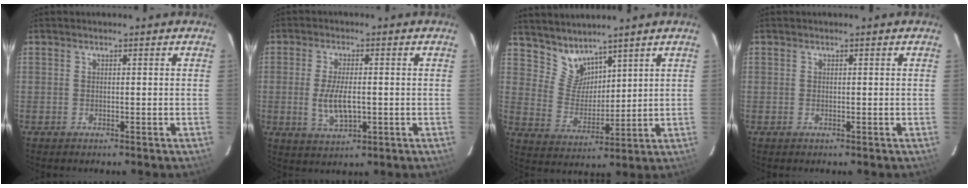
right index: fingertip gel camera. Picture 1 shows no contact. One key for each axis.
{"total": 6.8, "fx": -0.9, "fy": 2.8, "fz": 6.1, "tx": -0.124, "ty": -0.010, "tz": -0.012}
{"total": 6.9, "fx": 6.1, "fy": 3.1, "fz": 1.3, "tx": -0.019, "ty": 0.000, "tz": 0.128}
{"total": 0.0}